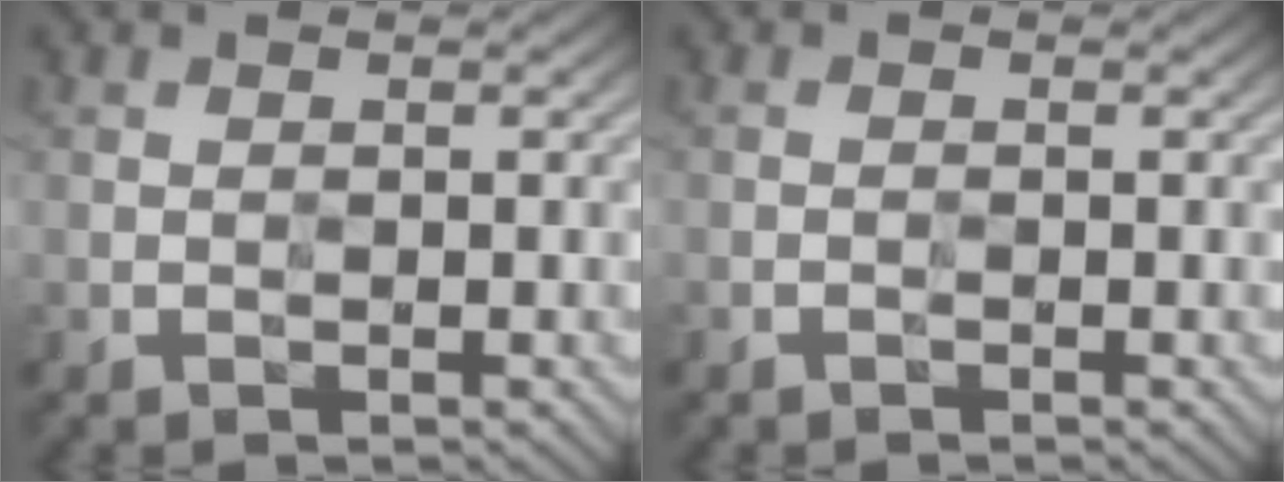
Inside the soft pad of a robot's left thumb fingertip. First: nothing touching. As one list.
[{"total": 0.5, "force": [-0.5, 0.1, 0.1], "torque": [-0.002, -0.001, -0.009]}]